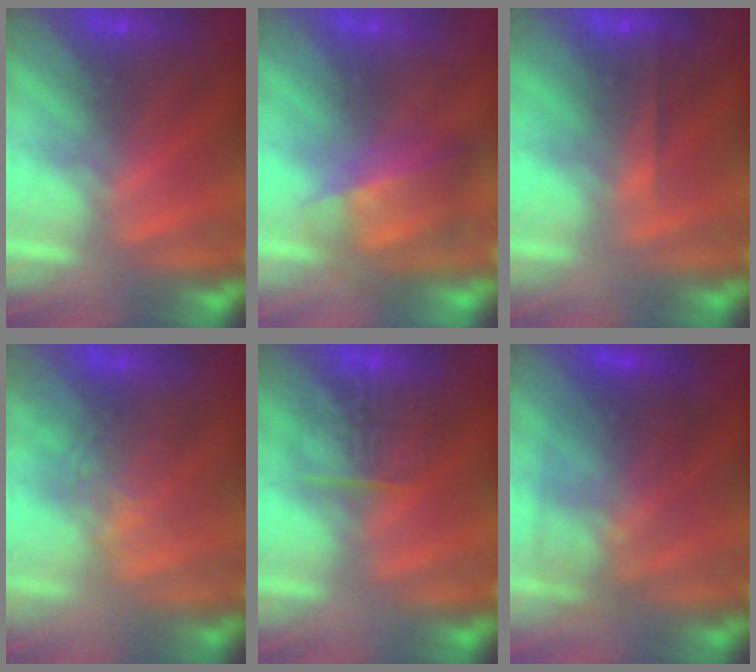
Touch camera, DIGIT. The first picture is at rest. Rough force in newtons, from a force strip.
{"total": 4.6}
{"total": 2.6}
{"total": 2.8}
{"total": 7.0}
{"total": 2.9}